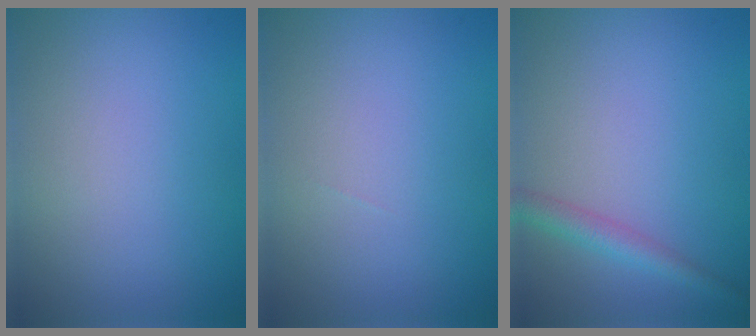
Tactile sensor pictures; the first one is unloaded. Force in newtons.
{"total": 0.0}
{"total": 2.4, "press": 2.4, "slide": 0.1}